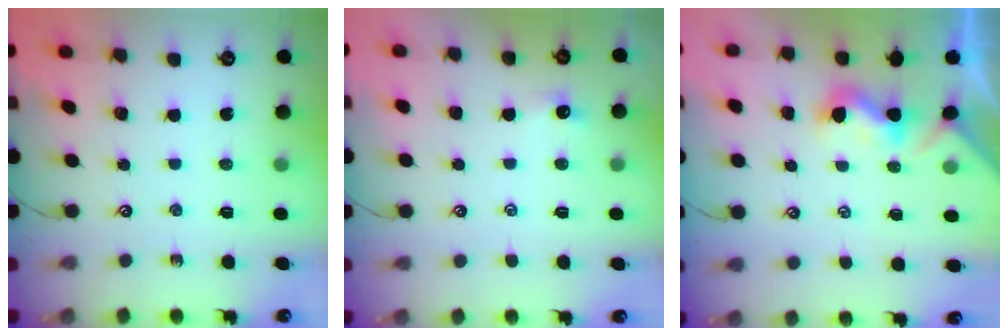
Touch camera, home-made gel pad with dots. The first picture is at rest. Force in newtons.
{"total": 0.0}
{"total": 1.2, "press": 1.0, "slide": 0.6}